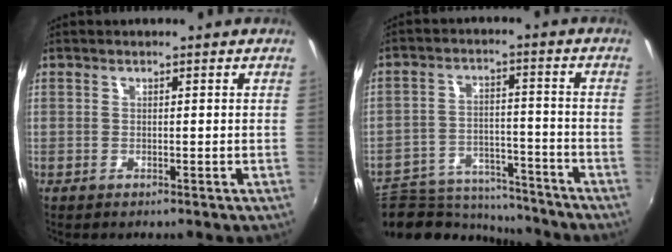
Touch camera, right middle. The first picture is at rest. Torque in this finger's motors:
{"motor_torque": [-0.99, -1.14, -1.05, -0.21]}